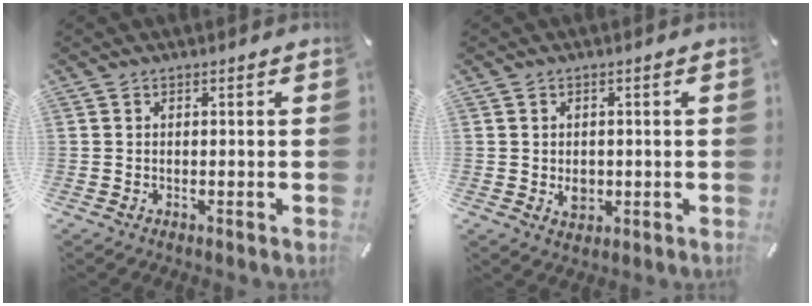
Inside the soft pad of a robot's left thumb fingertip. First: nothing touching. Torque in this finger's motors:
{"motor_torque": [0.25, 1.28, 0.06, 0.11, 0.04]}